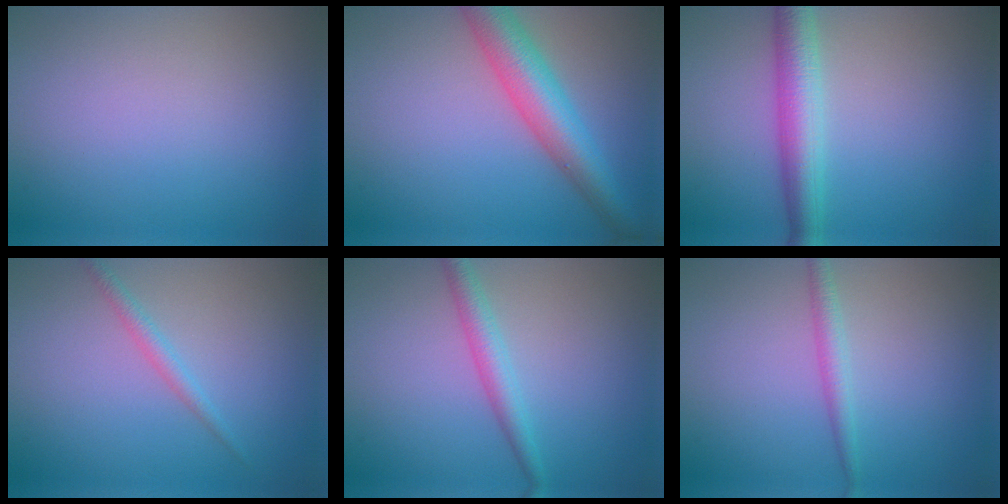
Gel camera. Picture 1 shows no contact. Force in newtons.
{"total": 6.3, "press": 6.3, "slide": 0.2}
{"total": 4.6, "press": 4.6, "slide": 0.0}
{"total": 1.3, "press": 1.3, "slide": 0.0}
{"total": 2.5, "press": 2.5, "slide": 0.1}
{"total": 1.7, "press": 1.7, "slide": 0.0}